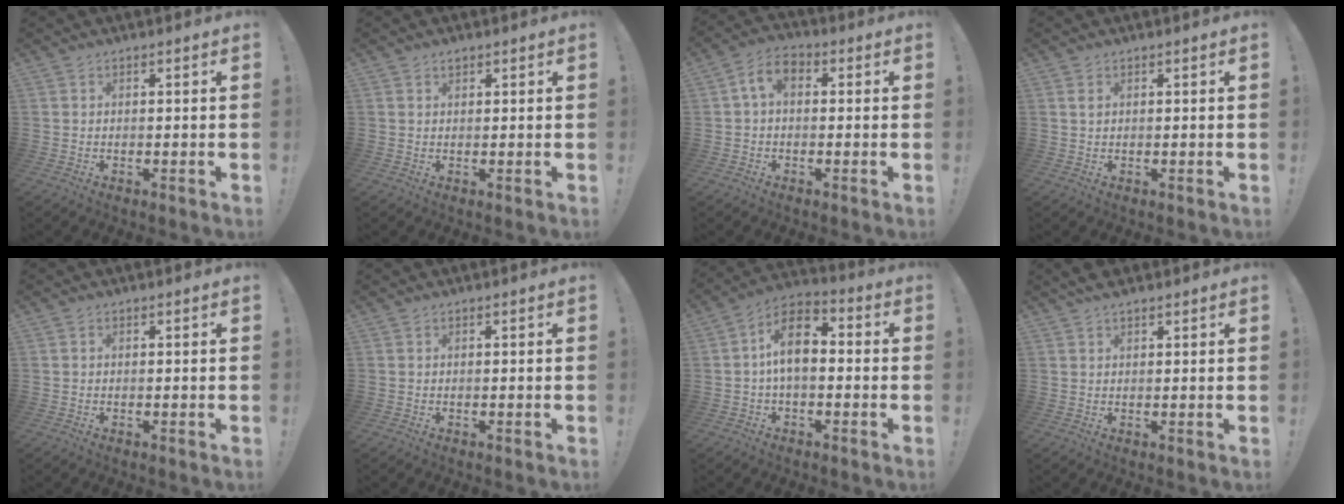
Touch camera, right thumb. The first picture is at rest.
{"total": 0.9, "force": [0.7, 0.4, 0.4], "torque": [-0.006, -0.001, 0.013]}
{"total": 6.2, "force": [0.8, 4.0, 4.7], "torque": [-0.088, 0.007, 0.017]}
{"total": 0.0}
{"total": 0.0}
{"total": 0.0}
{"total": 11.3, "force": [0.6, 6.5, 9.2], "torque": [-0.161, 0.011, 0.013]}
{"total": 3.3, "force": [2.9, 1.1, 1.2], "torque": [-0.019, -0.010, 0.053]}